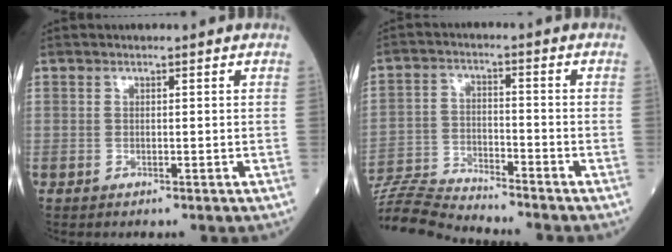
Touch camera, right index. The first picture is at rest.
{"total": 10.9, "force": [-10.8, -1.2, 1.6], "torque": [-0.028, -0.002, -0.199]}